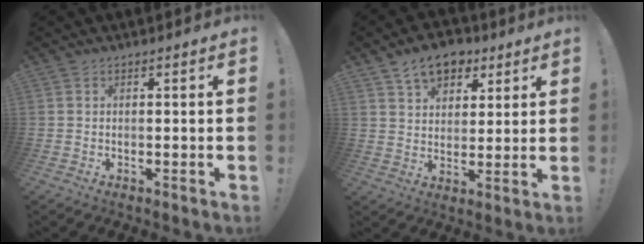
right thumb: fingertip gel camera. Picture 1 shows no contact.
{"total": 10.7, "force": [6.7, 6.9, 4.7], "torque": [-0.075, -0.028, 0.129]}